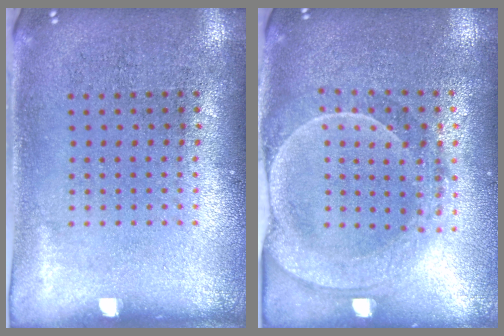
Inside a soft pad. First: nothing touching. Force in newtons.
{"total": 2.0, "press": 1.9, "slide": 0.7}